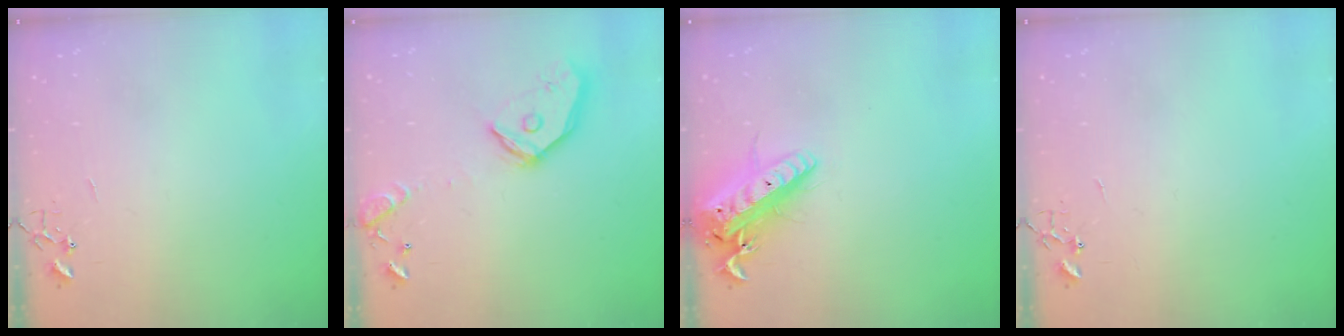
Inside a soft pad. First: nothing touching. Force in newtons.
{"total": 16.4, "press": 16.2, "slide": 2.5}
{"total": 16.9, "press": 16.6, "slide": 3.2}
{"total": 0.0}